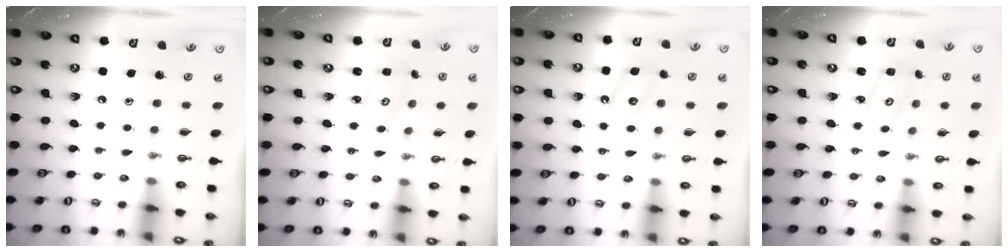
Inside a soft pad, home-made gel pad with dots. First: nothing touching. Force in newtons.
{"total": 2.3, "press": 2.3, "slide": 0.2}
{"total": 3.8, "press": 3.8, "slide": 0.3}
{"total": 2.1, "press": 2.1, "slide": 0.2}